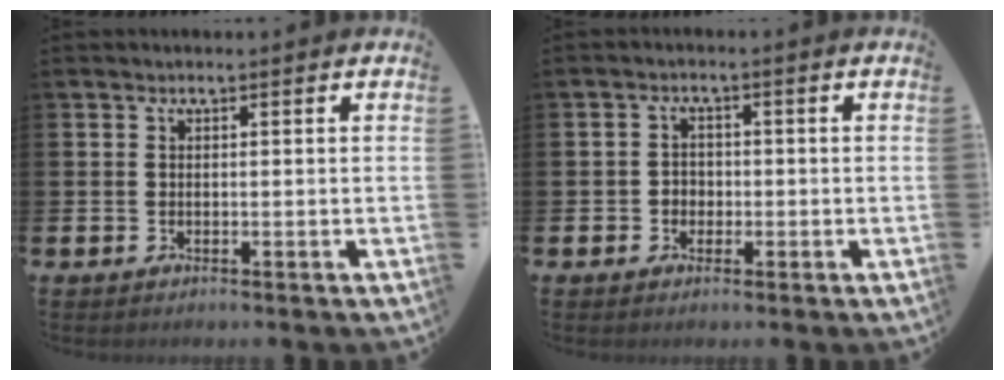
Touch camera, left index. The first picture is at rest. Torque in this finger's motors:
{"motor_torque": [0.52, 0.14, 0.01, 0.04]}